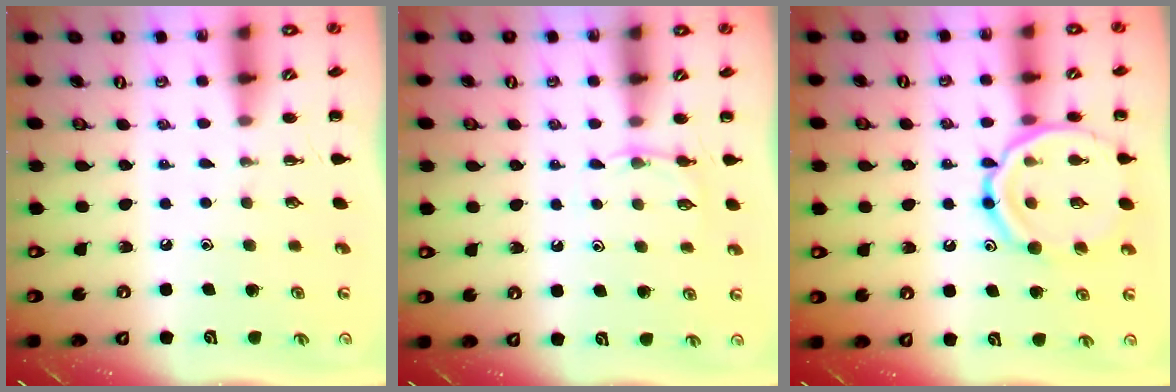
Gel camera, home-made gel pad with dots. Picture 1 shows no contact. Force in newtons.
{"total": 4.2, "press": 4.0, "slide": 1.3}
{"total": 15.9, "press": 15.8, "slide": 1.7}